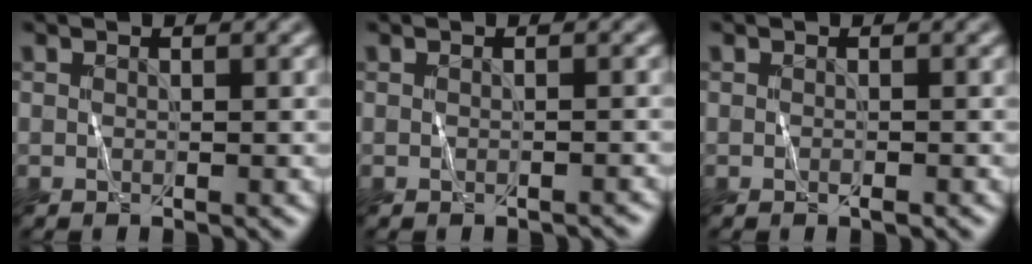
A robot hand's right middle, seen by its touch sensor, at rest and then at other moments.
{"total": 0.7, "force": [-0.7, 0.1, 0.1], "torque": [-0.001, -0.002, -0.010]}
{"total": 0.6, "force": [-0.1, 0.2, 0.5], "torque": [-0.009, 0.001, 0.000]}